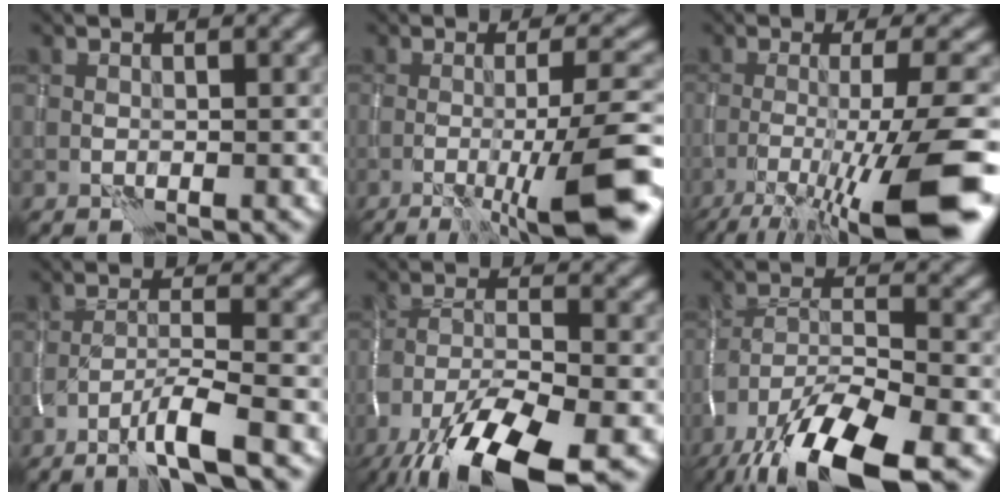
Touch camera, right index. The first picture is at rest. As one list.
[{"total": 8.5, "force": [-2.8, 1.3, 7.9], "torque": [-0.099, 0.009, -0.045]}, {"total": 11.4, "force": [-5.4, 1.6, 9.9], "torque": [-0.133, 0.003, -0.087]}, {"total": 3.0, "force": [-1.9, -0.1, 2.3], "torque": [-0.039, 0.012, -0.045]}, {"total": 12.3, "force": [-7.7, 3.8, 8.8], "torque": [-0.179, -0.013, -0.139]}, {"total": 12.6, "force": [-8.6, 3.6, 8.4], "torque": [-0.170, -0.009, -0.153]}]